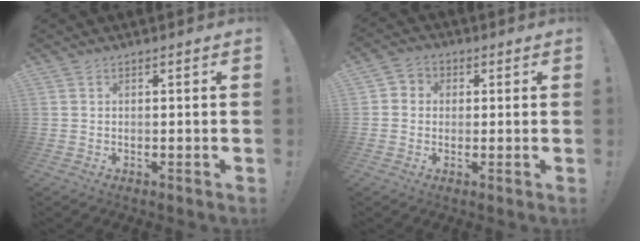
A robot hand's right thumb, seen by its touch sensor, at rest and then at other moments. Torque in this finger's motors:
{"motor_torque": [-0.01, -0.01, -0.08, -0.09, 0.09]}